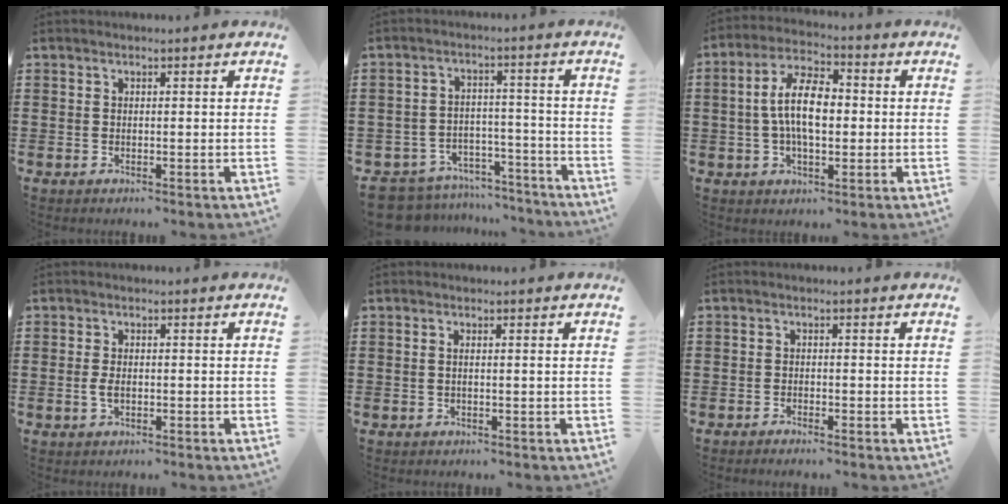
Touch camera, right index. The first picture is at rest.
{"total": 6.5, "force": [-6.1, 1.8, 1.0], "torque": [-0.036, 0.015, -0.124]}
{"total": 9.2, "force": [0.0, 4.2, 8.1], "torque": [-0.172, 0.008, -0.005]}
{"total": 2.1, "force": [-0.5, 1.0, 1.8], "torque": [-0.044, -0.004, -0.010]}
{"total": 0.8, "force": [-0.1, 0.0, 0.8], "torque": [-0.016, -0.002, -0.002]}
{"total": 1.1, "force": [-1.1, 0.0, 0.1], "torque": [-0.006, 0.001, -0.022]}